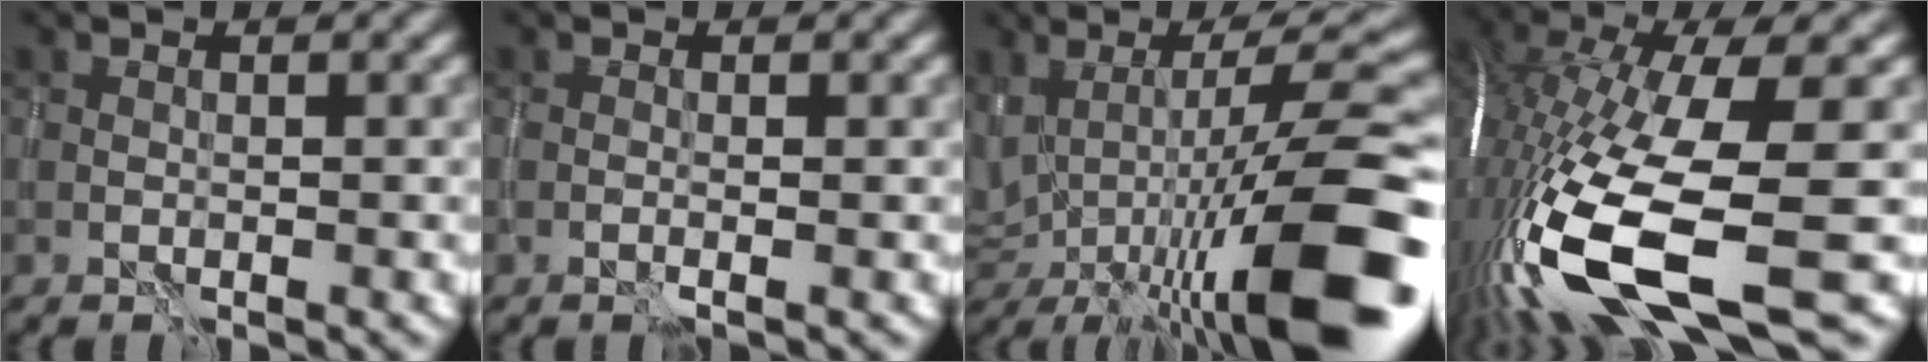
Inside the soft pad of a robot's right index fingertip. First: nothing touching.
{"total": 0.9, "force": [-0.3, 0.2, 0.9], "torque": [-0.014, -0.002, -0.009]}
{"total": 14.4, "force": [-2.8, 3.7, 13.7], "torque": [-0.204, 0.004, -0.038]}
{"total": 16.9, "force": [-5.1, 4.9, 15.3], "torque": [-0.331, -0.040, -0.078]}